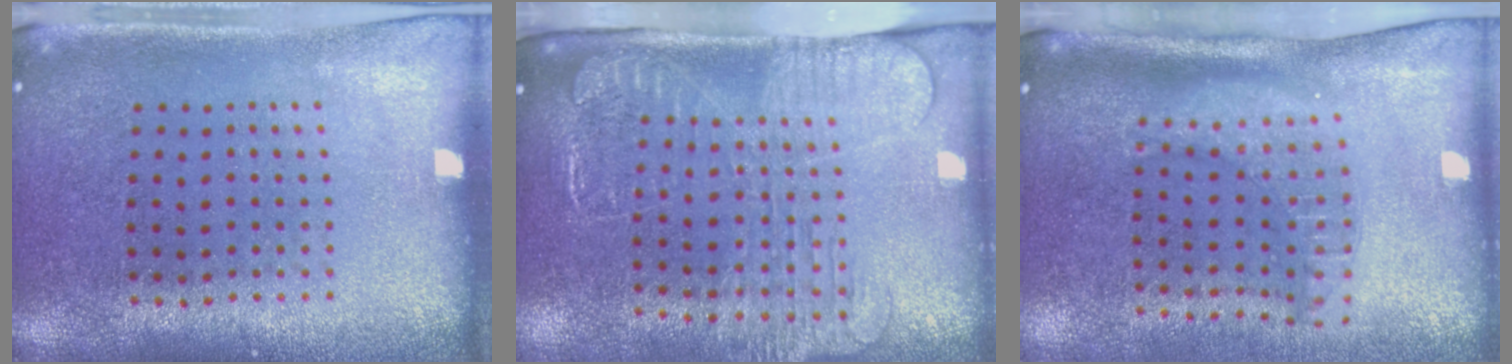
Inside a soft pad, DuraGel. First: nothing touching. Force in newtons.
{"total": 2.6, "press": 2.1, "slide": 1.6}
{"total": 2.1, "press": 1.6, "slide": 1.5}